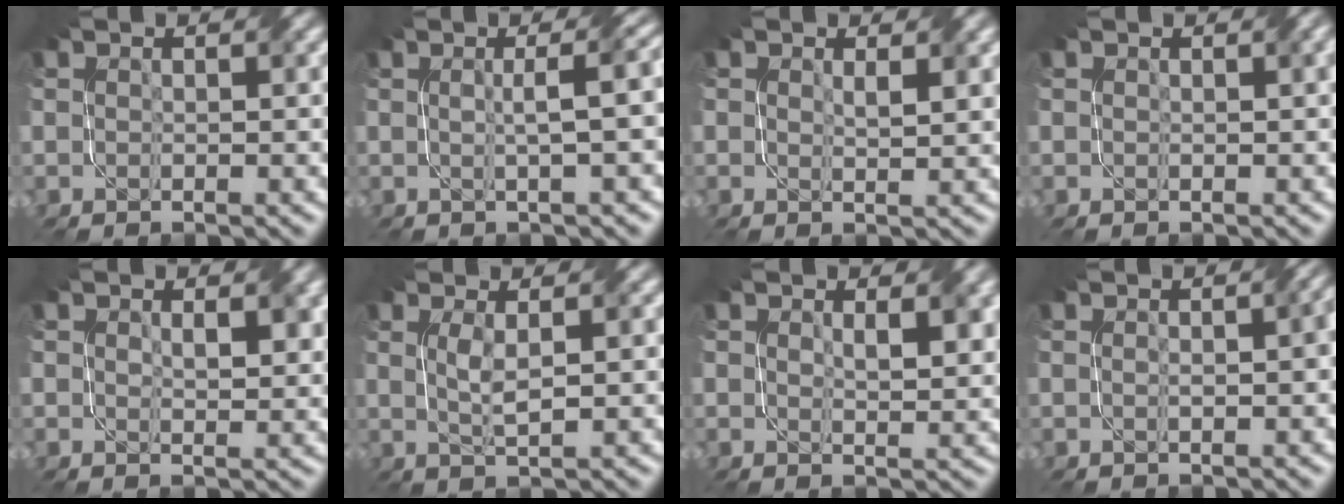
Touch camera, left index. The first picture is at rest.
{"total": 4.2, "force": [0.3, 1.1, 4.1], "torque": [-0.039, 0.018, 0.004]}
{"total": 1.3, "force": [0.7, 0.5, 1.0], "torque": [-0.015, -0.005, 0.014]}
{"total": 1.1, "force": [0.5, 0.3, 1.0], "torque": [-0.011, 0.004, 0.002]}
{"total": 2.4, "force": [1.0, 1.2, 1.8], "torque": [-0.027, -0.006, 0.022]}
{"total": 2.1, "force": [0.5, 0.4, 2.0], "torque": [-0.043, -0.001, 0.013]}
{"total": 2.6, "force": [1.2, 1.0, 2.1], "torque": [-0.031, -0.005, 0.024]}
{"total": 2.5, "force": [0.3, 0.7, 2.4], "torque": [-0.021, 0.008, 0.000]}